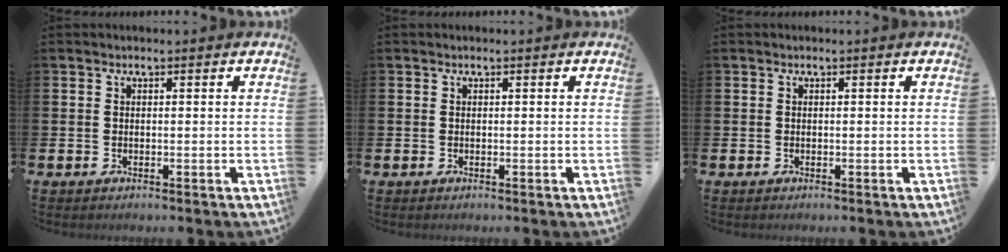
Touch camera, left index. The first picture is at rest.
{"total": 0.0}
{"total": 0.0}